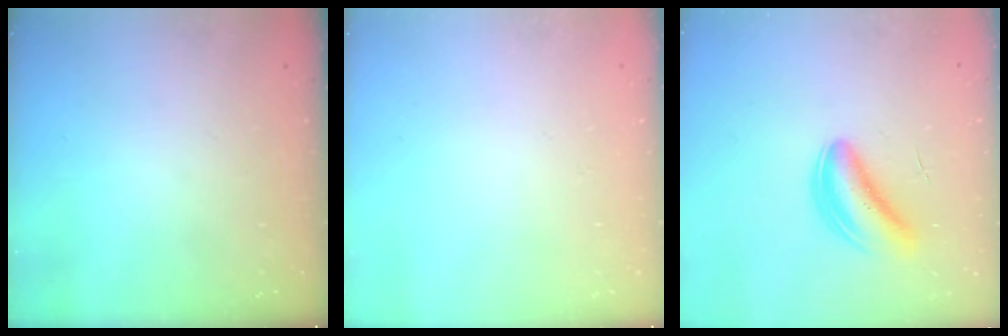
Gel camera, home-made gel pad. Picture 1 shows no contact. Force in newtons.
{"total": 0.0}
{"total": 5.4, "press": 5.3, "slide": 1.2}